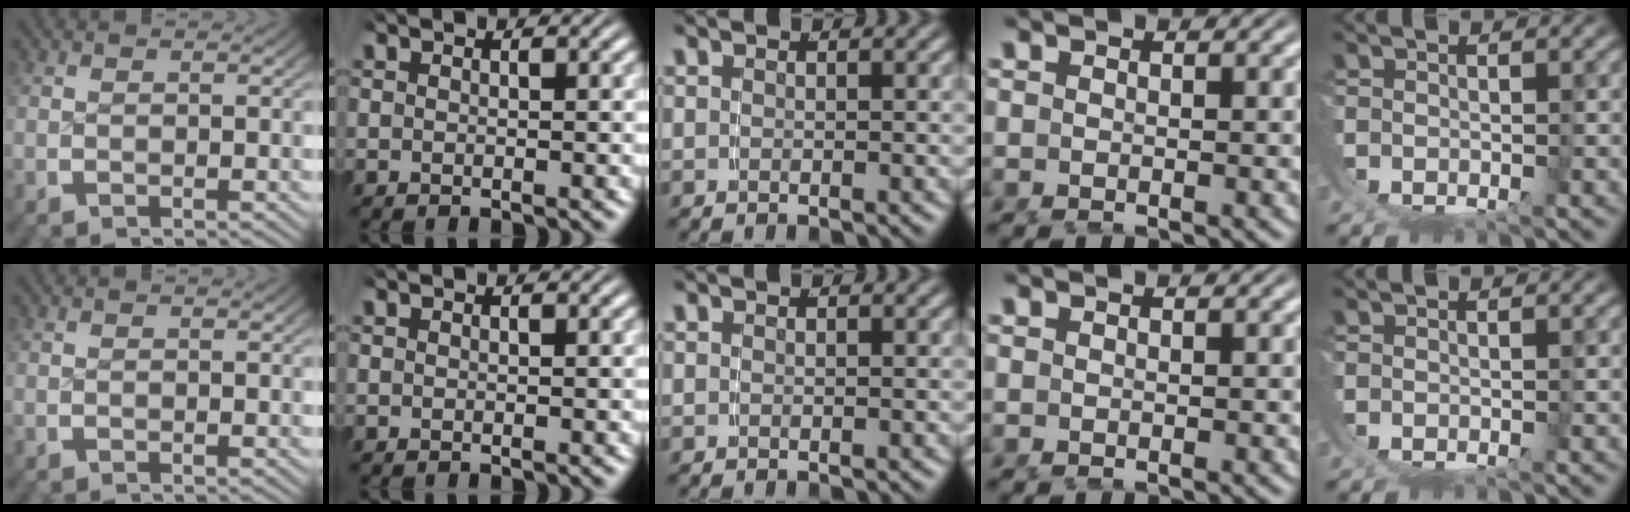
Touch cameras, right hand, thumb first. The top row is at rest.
{}